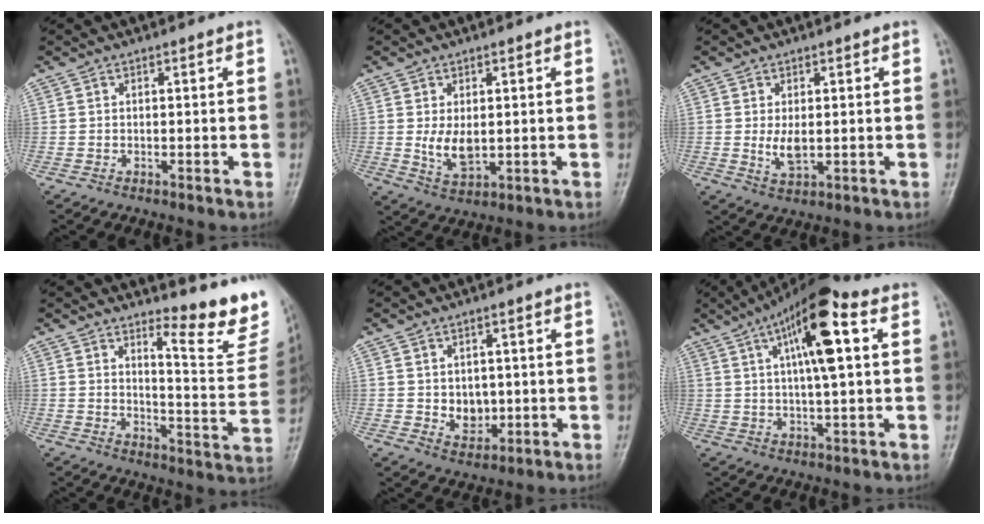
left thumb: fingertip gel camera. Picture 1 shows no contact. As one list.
[{"total": 5.4, "force": [0.3, 3.2, 4.4], "torque": [-0.072, -0.015, 0.015]}, {"total": 3.9, "force": [0.2, 2.0, 3.3], "torque": [-0.057, -0.012, 0.010]}, {"total": 12.3, "force": [10.4, 2.7, 6.1], "torque": [-0.045, -0.109, 0.130]}, {"total": 5.1, "force": [0.2, 4.1, 3.1], "torque": [-0.022, -0.007, 0.014]}, {"total": 14.0, "force": [4.5, 3.6, 12.8], "torque": [-0.216, 0.013, 0.064]}]